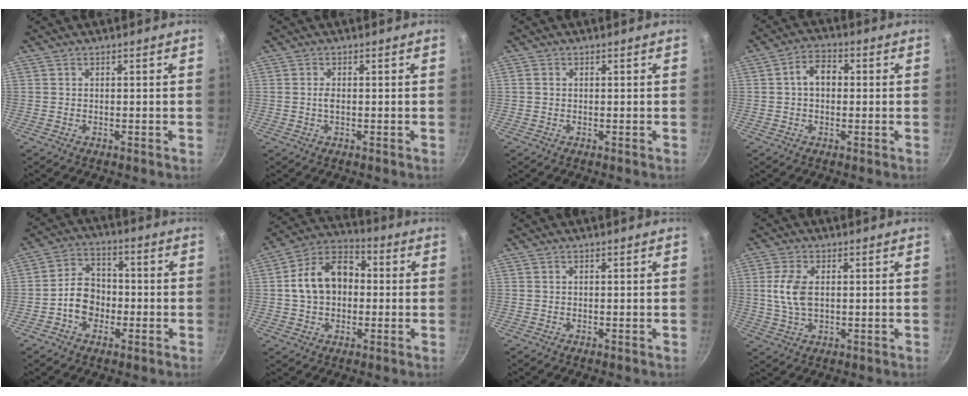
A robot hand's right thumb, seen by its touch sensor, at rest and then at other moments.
{"total": 1.2, "force": [-0.1, 0.5, 1.1], "torque": [-0.023, 0.001, -0.003]}
{"total": 0.7, "force": [0.1, 0.7, 0.1], "torque": [0.001, 0.003, 0.000]}
{"total": 5.6, "force": [0.5, 4.0, 3.9], "torque": [-0.045, 0.016, -0.001]}
{"total": 8.2, "force": [-2.2, 6.4, 4.6], "torque": [-0.044, 0.030, -0.047]}
{"total": 13.4, "force": [0.4, 10.0, 8.9], "torque": [-0.121, 0.037, -0.008]}
{"total": 0.0}
{"total": 7.0, "force": [0.8, 4.1, 5.6], "torque": [-0.114, 0.003, 0.015]}